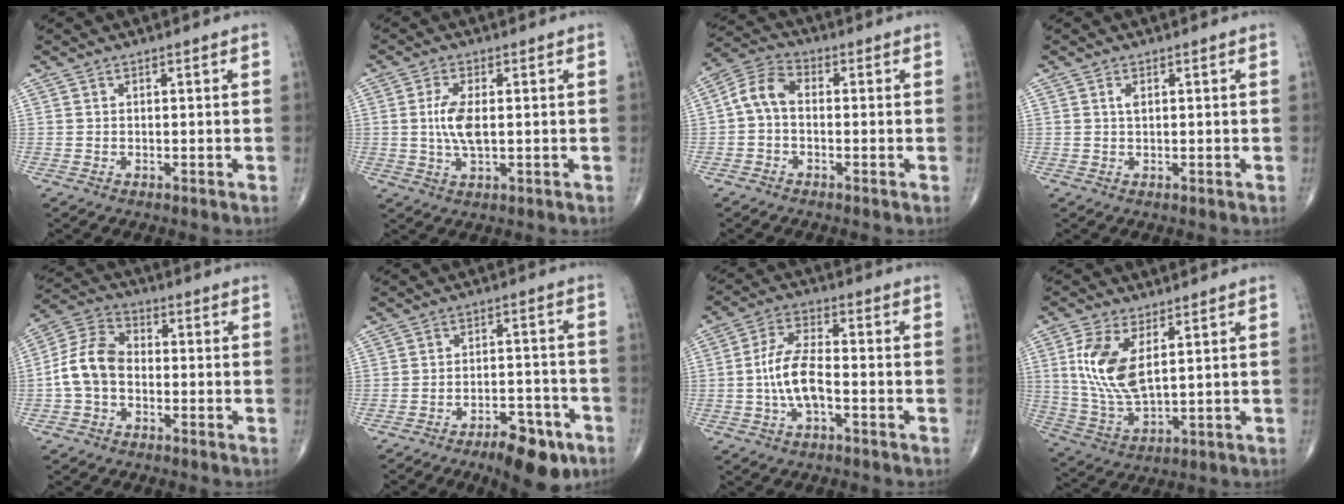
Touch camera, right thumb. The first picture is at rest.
{"total": 6.0, "force": [0.3, 2.4, 5.5], "torque": [-0.118, -0.005, 0.005]}
{"total": 6.2, "force": [-0.4, 4.0, 4.7], "torque": [-0.087, 0.023, -0.023]}
{"total": 1.3, "force": [0.4, 0.6, 1.0], "torque": [-0.020, 0.002, 0.008]}
{"total": 9.2, "force": [-1.4, 6.5, 6.4], "torque": [-0.118, 0.031, -0.041]}
{"total": 10.0, "force": [-6.3, 3.8, 6.8], "torque": [-0.087, 0.041, -0.093]}
{"total": 8.5, "force": [-1.8, 3.5, 7.6], "torque": [-0.158, 0.025, -0.039]}
{"total": 11.6, "force": [3.4, 5.3, 9.7], "torque": [-0.207, -0.014, 0.078]}